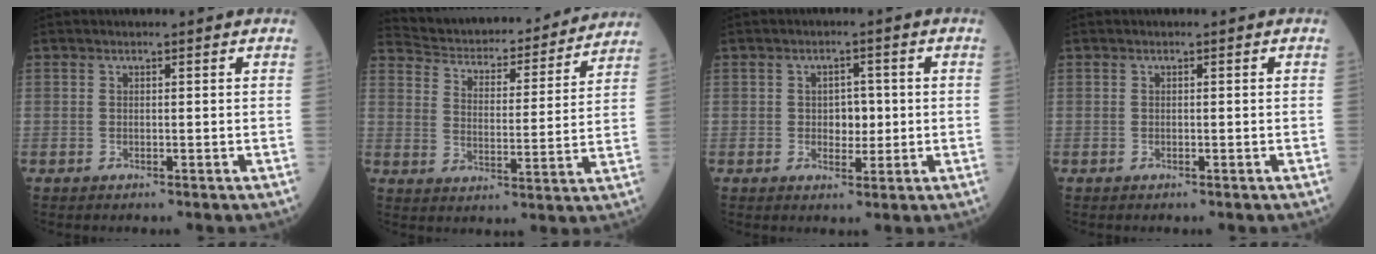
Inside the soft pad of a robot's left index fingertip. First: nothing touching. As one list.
[{"total": 20.9, "force": [19.7, 4.4, 5.6], "torque": [-0.085, -0.013, 0.262]}, {"total": 3.2, "force": [-0.2, 2.2, 2.3], "torque": [-0.027, 0.003, -0.002]}, {"total": 0.0}]